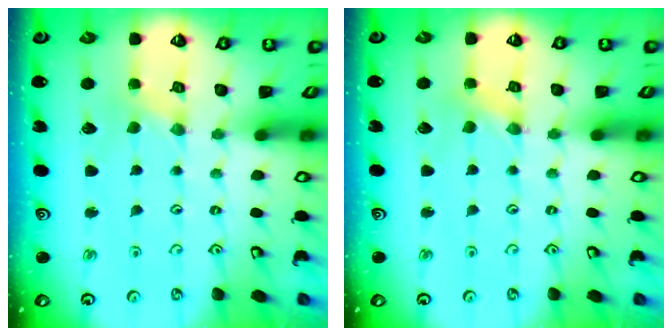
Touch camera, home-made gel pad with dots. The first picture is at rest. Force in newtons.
{"total": 1.0, "press": 1.0, "slide": 0.2}